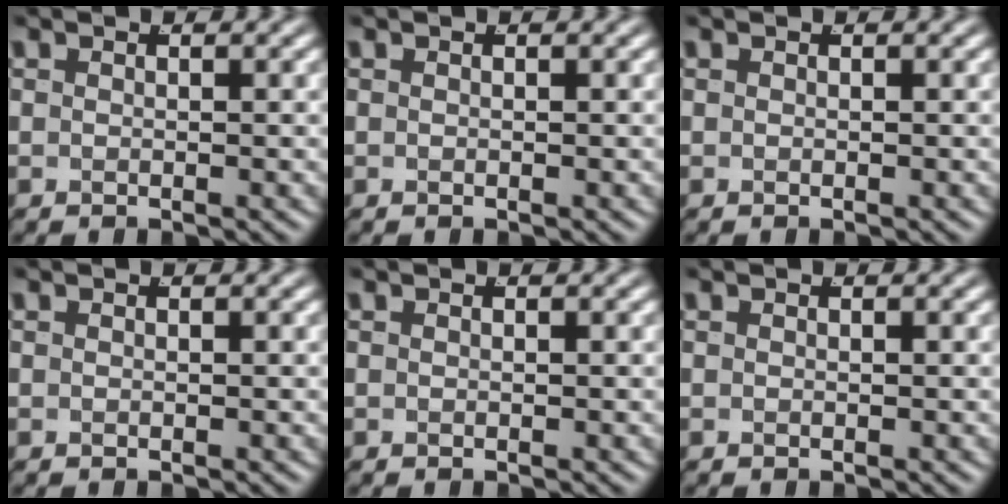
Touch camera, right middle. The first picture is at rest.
{"total": 0.0}
{"total": 0.0}
{"total": 0.0}
{"total": 0.0}
{"total": 0.0}